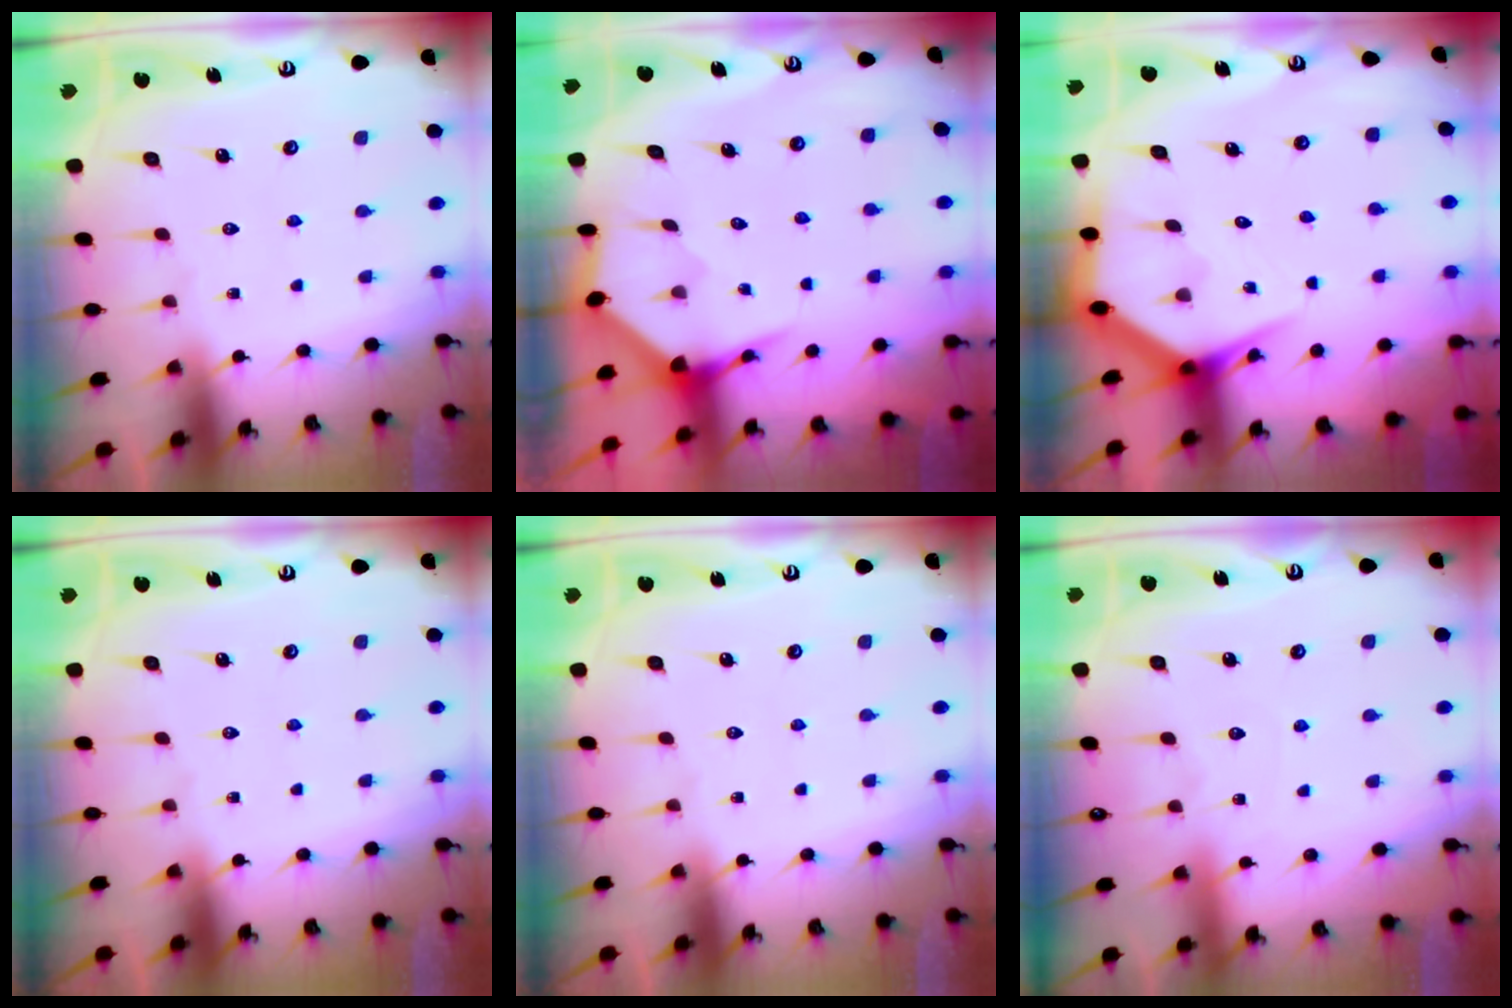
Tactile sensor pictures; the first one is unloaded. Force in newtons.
{"total": 4.0, "press": 3.9, "slide": 0.4}
{"total": 4.8, "press": 4.8, "slide": 0.2}
{"total": 0.0}
{"total": 0.0}
{"total": 3.6, "press": 3.6, "slide": 0.6}